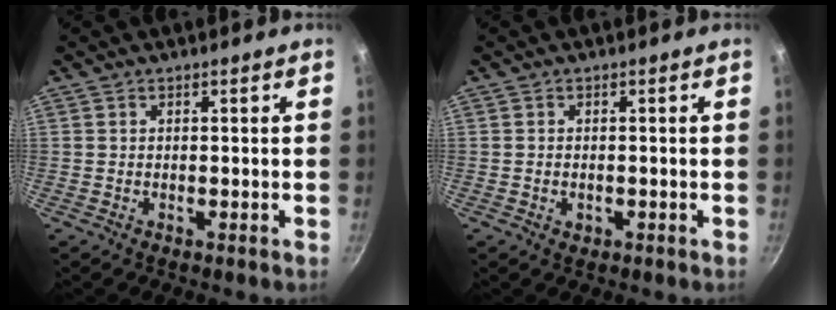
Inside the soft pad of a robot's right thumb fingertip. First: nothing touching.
{"total": 1.5, "force": [-0.4, 1.1, 0.9], "torque": [-0.010, 0.003, -0.004]}